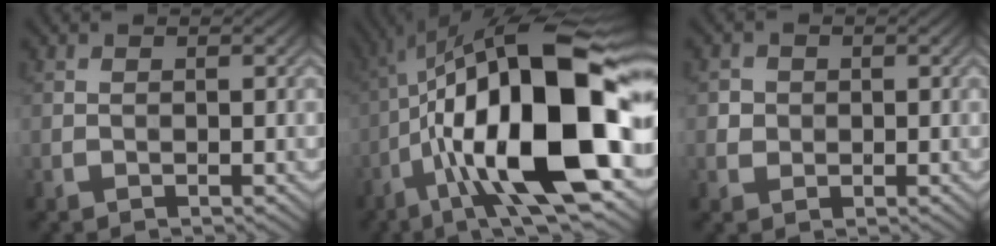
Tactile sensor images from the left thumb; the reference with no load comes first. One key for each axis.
{"total": 20.8, "fx": -4.4, "fy": 6.7, "fz": 19.2, "tx": -0.331, "ty": 0.019, "tz": -0.074}
{"total": 1.9, "fx": 0.1, "fy": 1.9, "fz": 0.5, "tx": -0.012, "ty": -0.002, "tz": 0.002}